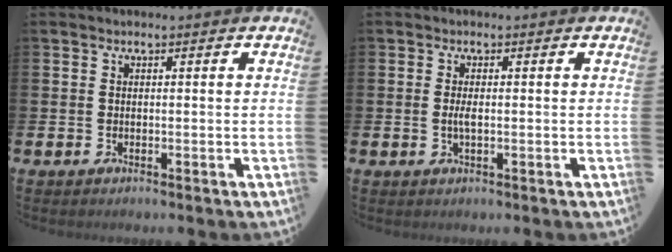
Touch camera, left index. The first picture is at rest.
{"total": 1.7, "force": [-0.1, 0.5, 1.6], "torque": [-0.025, -0.001, -0.003]}